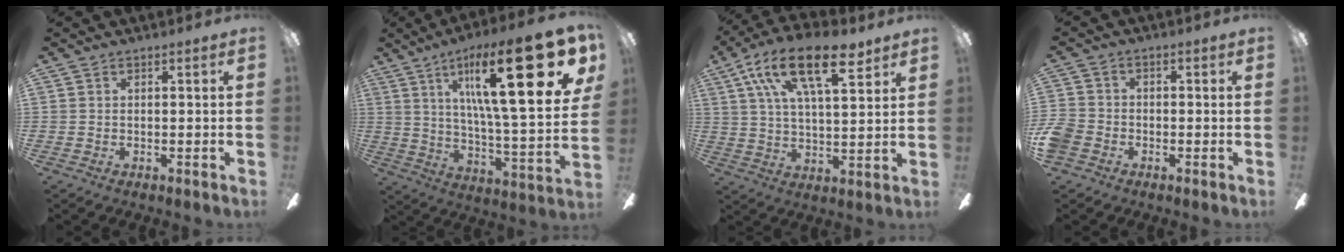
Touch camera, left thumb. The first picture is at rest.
{"total": 28.7, "force": [13.5, 7.7, 24.2], "torque": [-0.370, -0.070, 0.210]}
{"total": 19.2, "force": [10.7, 7.8, 13.8], "torque": [-0.240, -0.035, 0.176]}
{"total": 5.5, "force": [-2.5, 4.3, 2.3], "torque": [-0.055, 0.019, -0.045]}